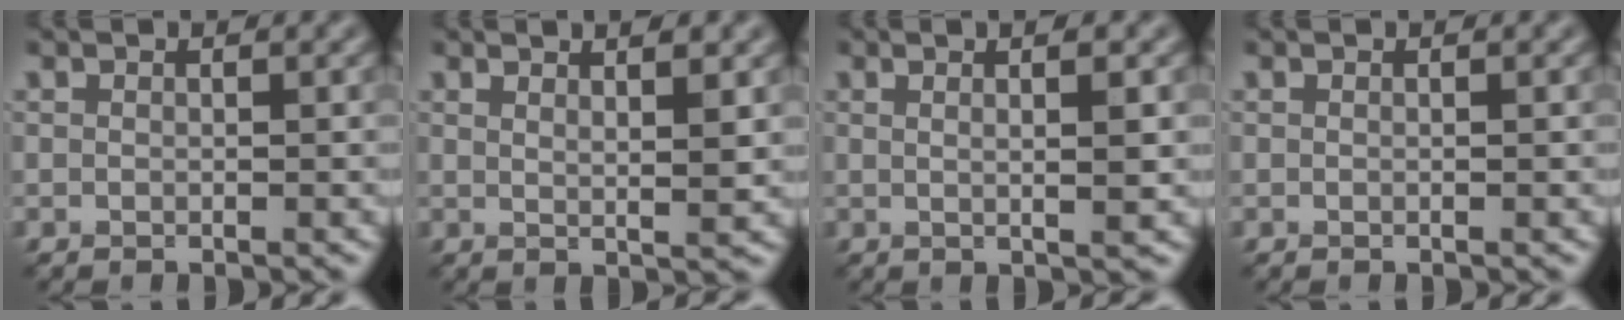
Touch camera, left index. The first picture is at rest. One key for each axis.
{"total": 4.1, "fx": 2.1, "fy": 1.2, "fz": 3.3, "tx": -0.026, "ty": 0.001, "tz": 0.015}
{"total": 4.7, "fx": 1.2, "fy": 1.4, "fz": 4.3, "tx": -0.041, "ty": 0.006, "tz": -0.002}
{"total": 0.0}